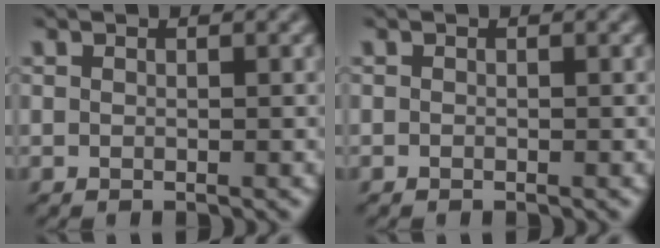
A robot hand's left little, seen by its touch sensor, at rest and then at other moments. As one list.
[{"total": 0.0}]